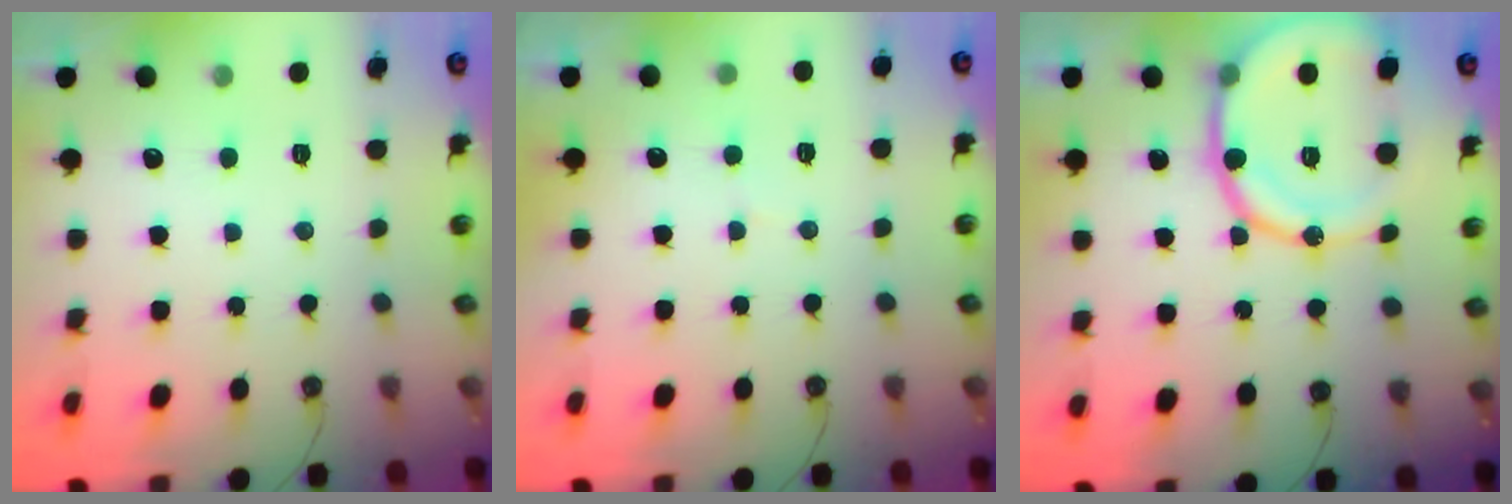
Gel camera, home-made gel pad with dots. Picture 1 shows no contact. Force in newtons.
{"total": 4.1, "press": 4.0, "slide": 1.0}
{"total": 18.8, "press": 18.5, "slide": 3.4}